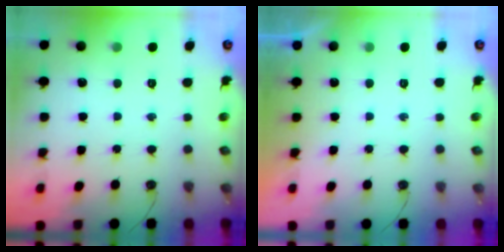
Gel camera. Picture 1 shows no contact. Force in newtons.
{"total": 0.0}